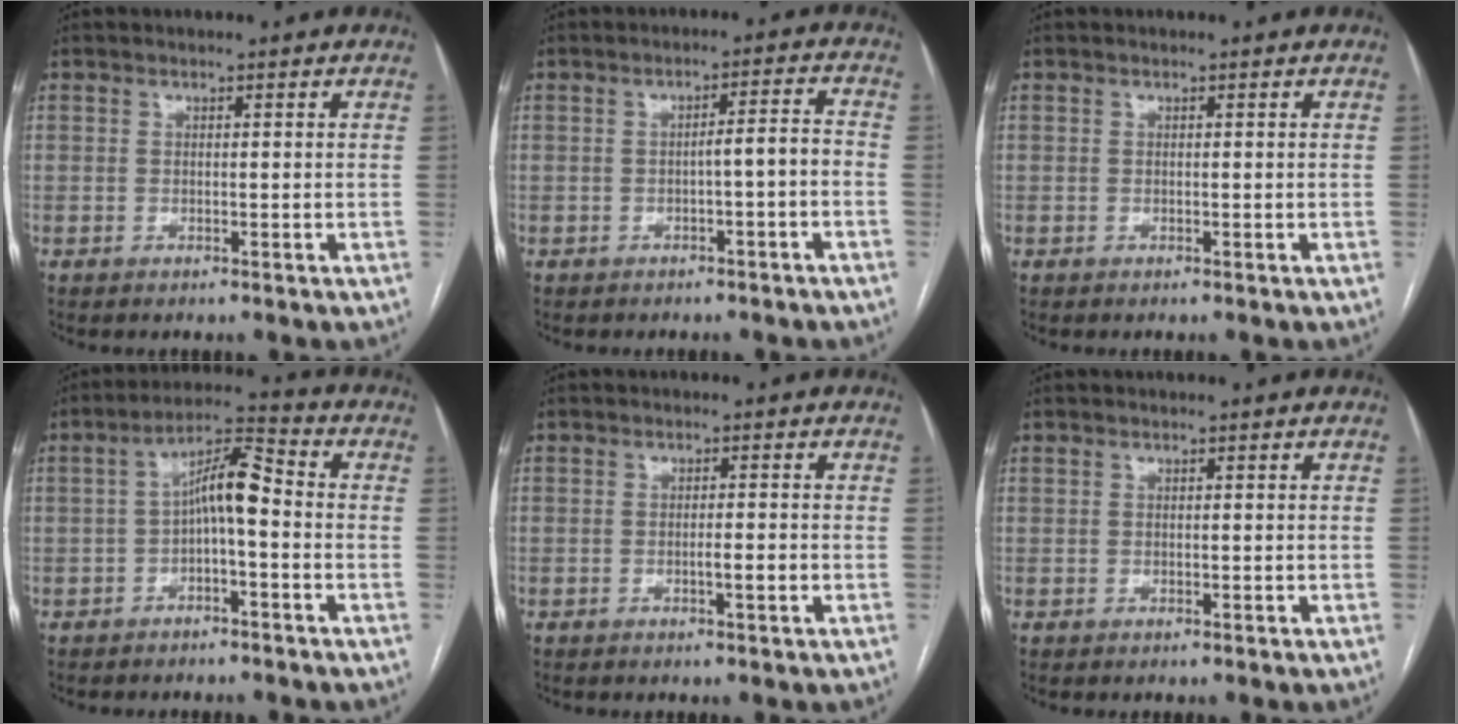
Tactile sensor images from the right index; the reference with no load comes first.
{"total": 3.7, "force": [-1.4, 0.3, 3.4], "torque": [-0.043, 0.016, -0.020]}
{"total": 0.0}
{"total": 7.4, "force": [-0.8, 1.7, 7.1], "torque": [-0.127, 0.031, -0.016]}
{"total": 2.2, "force": [-0.6, 0.2, 2.1], "torque": [-0.036, 0.001, -0.008]}
{"total": 0.0}